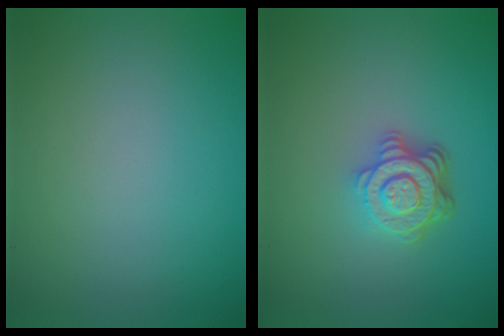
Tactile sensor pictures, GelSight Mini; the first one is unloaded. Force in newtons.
{"total": 4.7, "press": 3.4, "slide": 3.3}